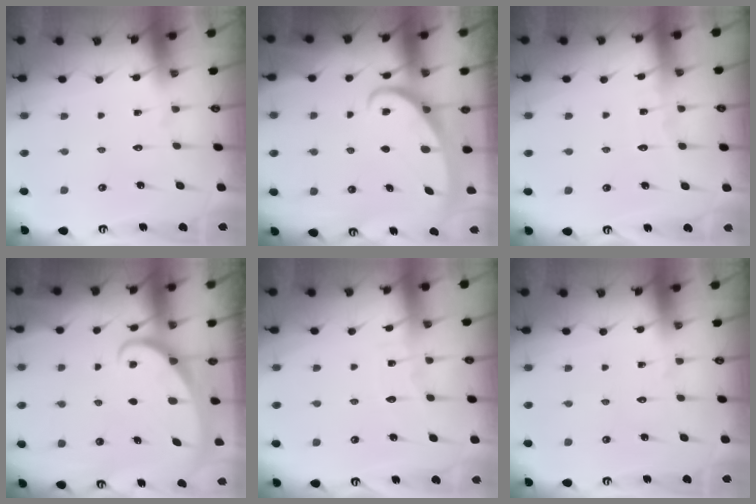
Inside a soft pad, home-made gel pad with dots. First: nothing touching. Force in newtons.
{"total": 2.7, "press": 2.7, "slide": 0.4}
{"total": 2.6, "press": 2.6, "slide": 0.3}
{"total": 2.2, "press": 2.2, "slide": 0.3}
{"total": 4.5, "press": 4.5, "slide": 0.5}
{"total": 0.0}